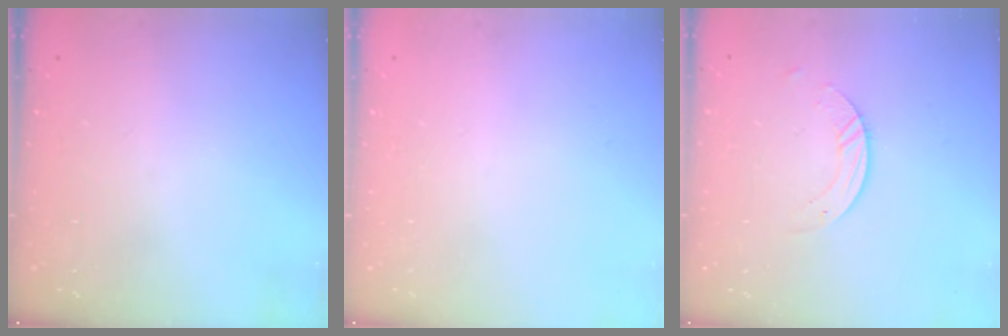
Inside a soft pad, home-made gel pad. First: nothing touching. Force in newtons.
{"total": 0.0}
{"total": 3.1, "press": 3.1, "slide": 0.2}